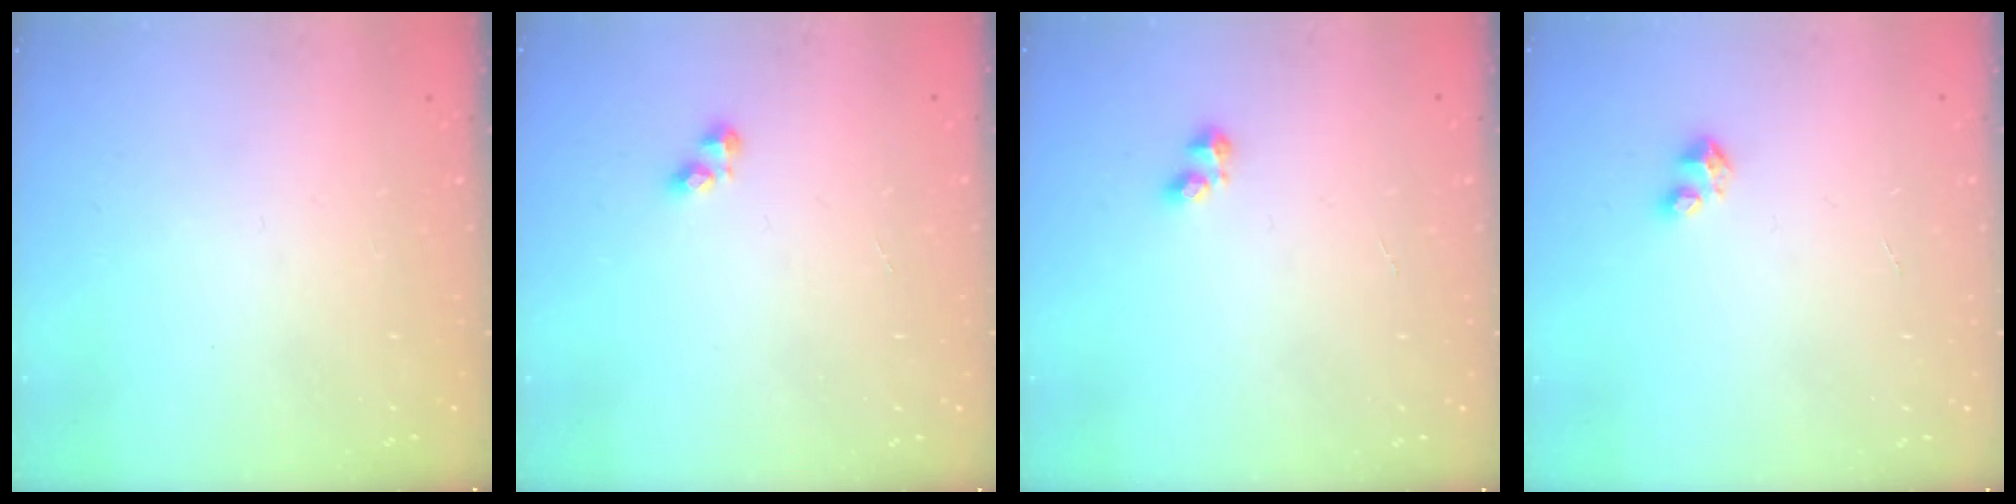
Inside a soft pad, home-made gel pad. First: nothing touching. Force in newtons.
{"total": 2.4, "press": 2.4, "slide": 0.3}
{"total": 2.2, "press": 2.1, "slide": 0.6}
{"total": 3.0, "press": 2.9, "slide": 0.2}